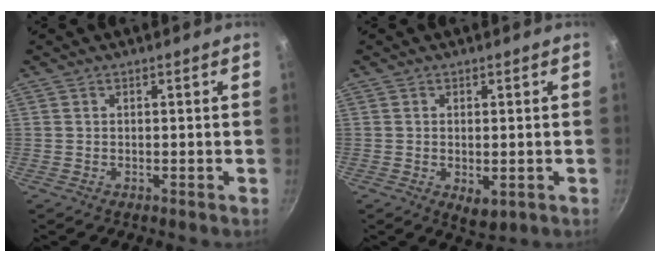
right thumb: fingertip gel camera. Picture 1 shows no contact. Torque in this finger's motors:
{"motor_torque": [-0.33, 0.26, 0.17, 0.38, 0.00]}